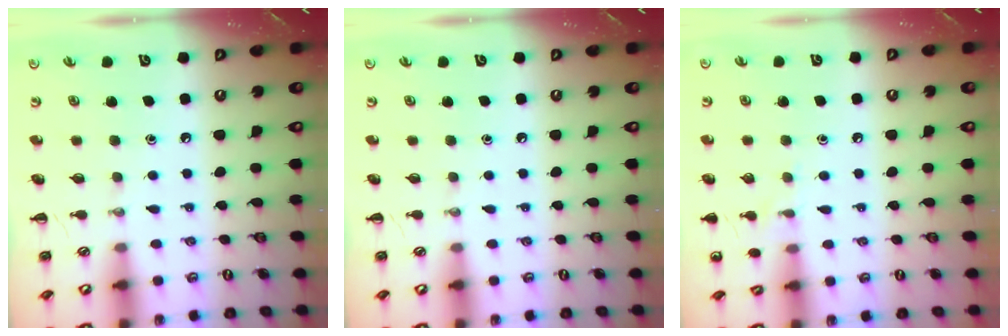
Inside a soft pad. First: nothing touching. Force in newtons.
{"total": 0.0}
{"total": 5.4, "press": 5.2, "slide": 1.7}